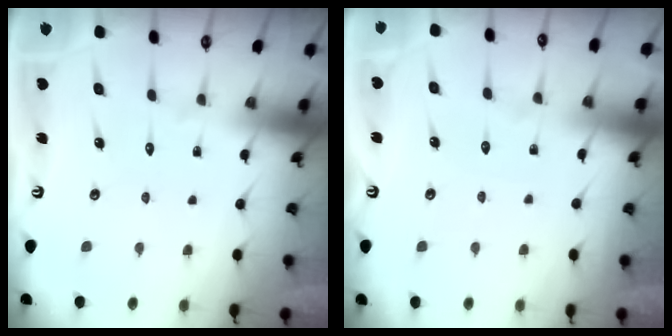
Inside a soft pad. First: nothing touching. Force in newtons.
{"total": 1.6, "press": 1.6, "slide": 0.3}